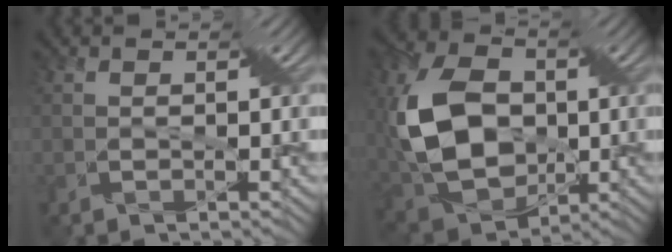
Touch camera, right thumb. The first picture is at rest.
{"total": 13.0, "force": [0.0, 9.0, 9.3], "torque": [-0.234, 0.001, 0.001]}